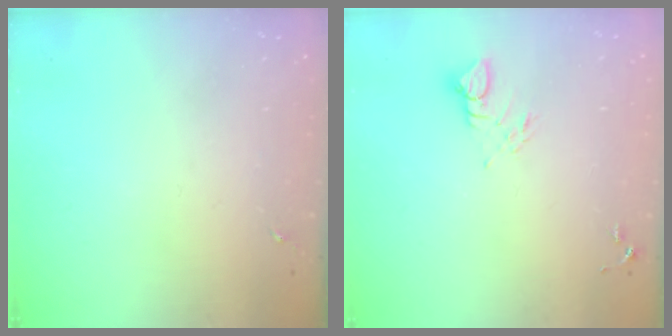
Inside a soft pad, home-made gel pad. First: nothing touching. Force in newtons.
{"total": 4.1, "press": 4.1, "slide": 0.2}